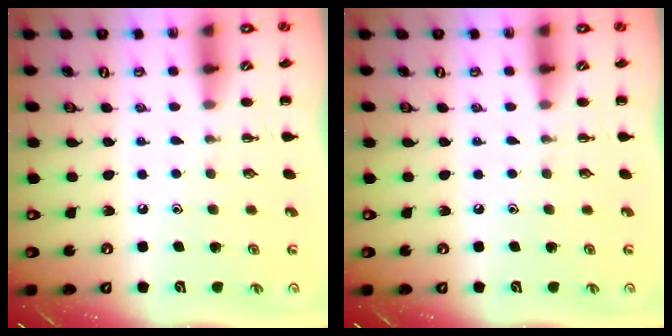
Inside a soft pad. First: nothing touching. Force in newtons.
{"total": 0.0}